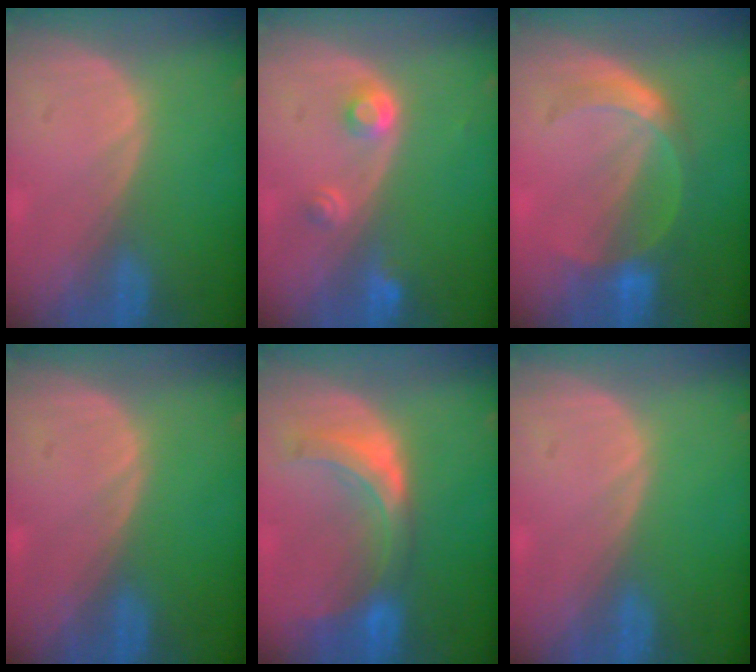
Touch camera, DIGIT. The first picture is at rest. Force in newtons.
{"total": 3.0, "press": 2.8, "slide": 0.9}
{"total": 5.4, "press": 5.2, "slide": 1.3}
{"total": 0.0}
{"total": 7.6, "press": 6.9, "slide": 3.2}
{"total": 0.0}